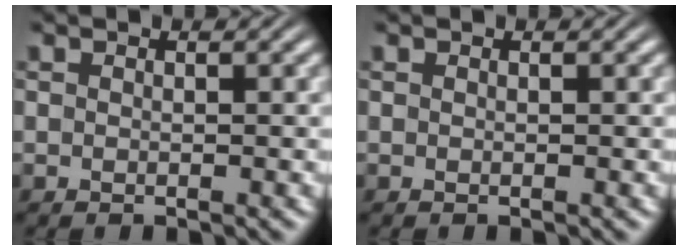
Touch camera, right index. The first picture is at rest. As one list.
[{"total": 0.0}]